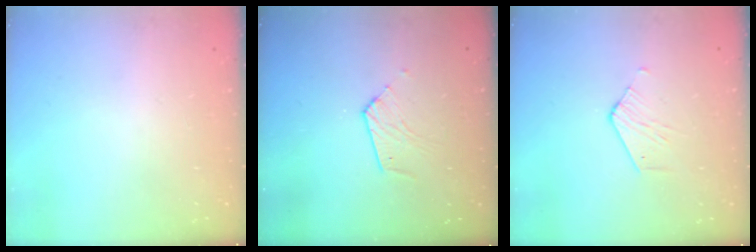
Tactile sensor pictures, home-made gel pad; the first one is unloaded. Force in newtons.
{"total": 5.1, "press": 5.1, "slide": 0.5}
{"total": 2.5, "press": 2.5, "slide": 0.2}